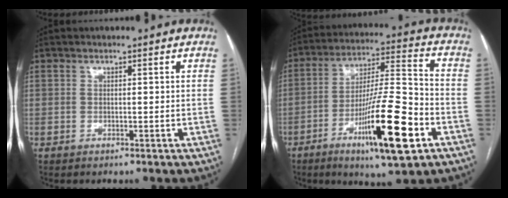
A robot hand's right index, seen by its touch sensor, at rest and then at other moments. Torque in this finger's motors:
{"motor_torque": [1.31, -0.83, 0.50, 0.21]}